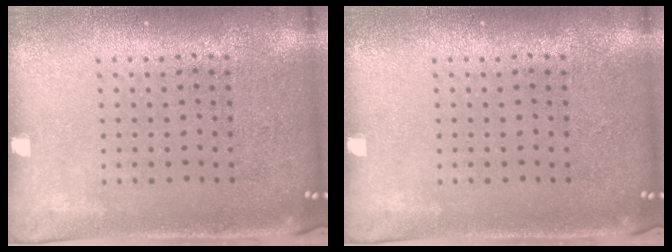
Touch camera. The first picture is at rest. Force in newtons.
{"total": 0.0}